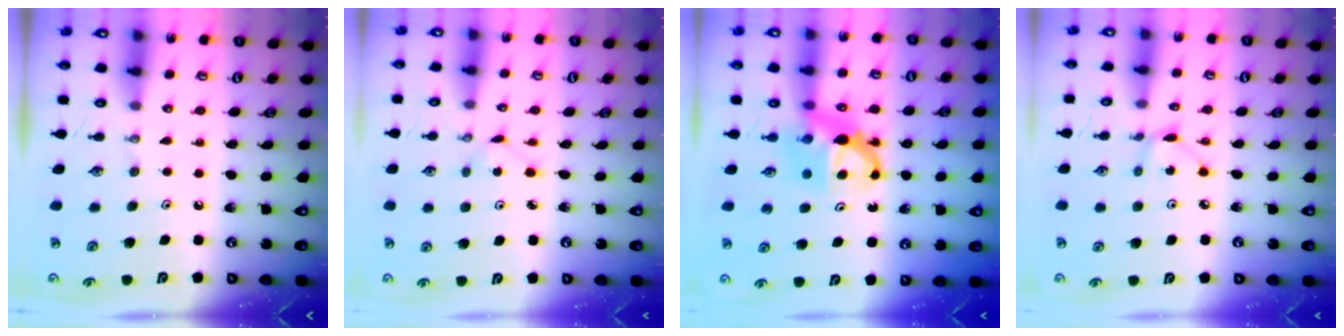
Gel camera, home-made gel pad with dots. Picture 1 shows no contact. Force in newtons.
{"total": 1.3, "press": 1.3, "slide": 0.2}
{"total": 7.4, "press": 7.3, "slide": 0.6}
{"total": 2.5, "press": 2.5, "slide": 0.1}